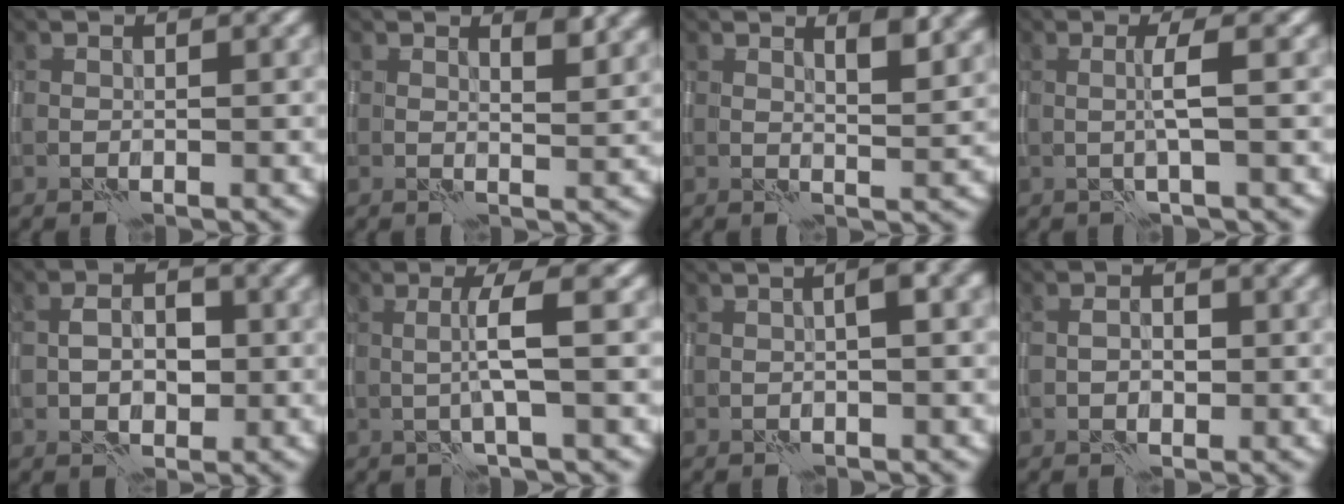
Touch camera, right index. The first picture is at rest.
{"total": 2.5, "force": [1.5, 0.7, 1.8], "torque": [-0.022, -0.003, 0.024]}
{"total": 3.7, "force": [1.9, 1.1, 3.0], "torque": [-0.041, -0.001, 0.028]}
{"total": 2.1, "force": [-0.2, 0.1, 2.1], "torque": [-0.041, 0.000, -0.004]}
{"total": 3.9, "force": [-0.6, 2.3, 3.1], "torque": [-0.050, 0.004, -0.011]}
{"total": 3.1, "force": [-0.1, 0.1, 3.1], "torque": [-0.059, 0.001, -0.002]}
{"total": 3.0, "force": [0.3, 0.7, 2.9], "torque": [-0.045, 0.011, 0.005]}
{"total": 2.4, "force": [-0.3, 1.5, 1.8], "torque": [-0.017, 0.000, -0.008]}